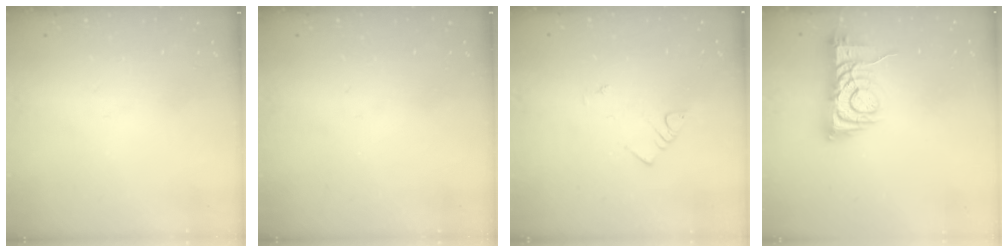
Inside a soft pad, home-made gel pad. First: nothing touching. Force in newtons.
{"total": 0.0}
{"total": 2.1, "press": 2.1, "slide": 0.4}
{"total": 8.0, "press": 7.9, "slide": 1.3}